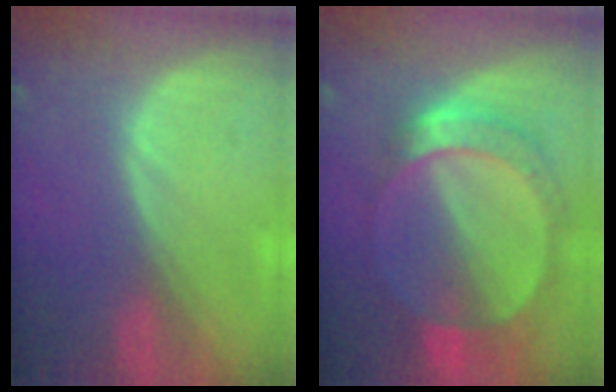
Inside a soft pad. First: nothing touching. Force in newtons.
{"total": 8.5, "press": 7.7, "slide": 3.5}